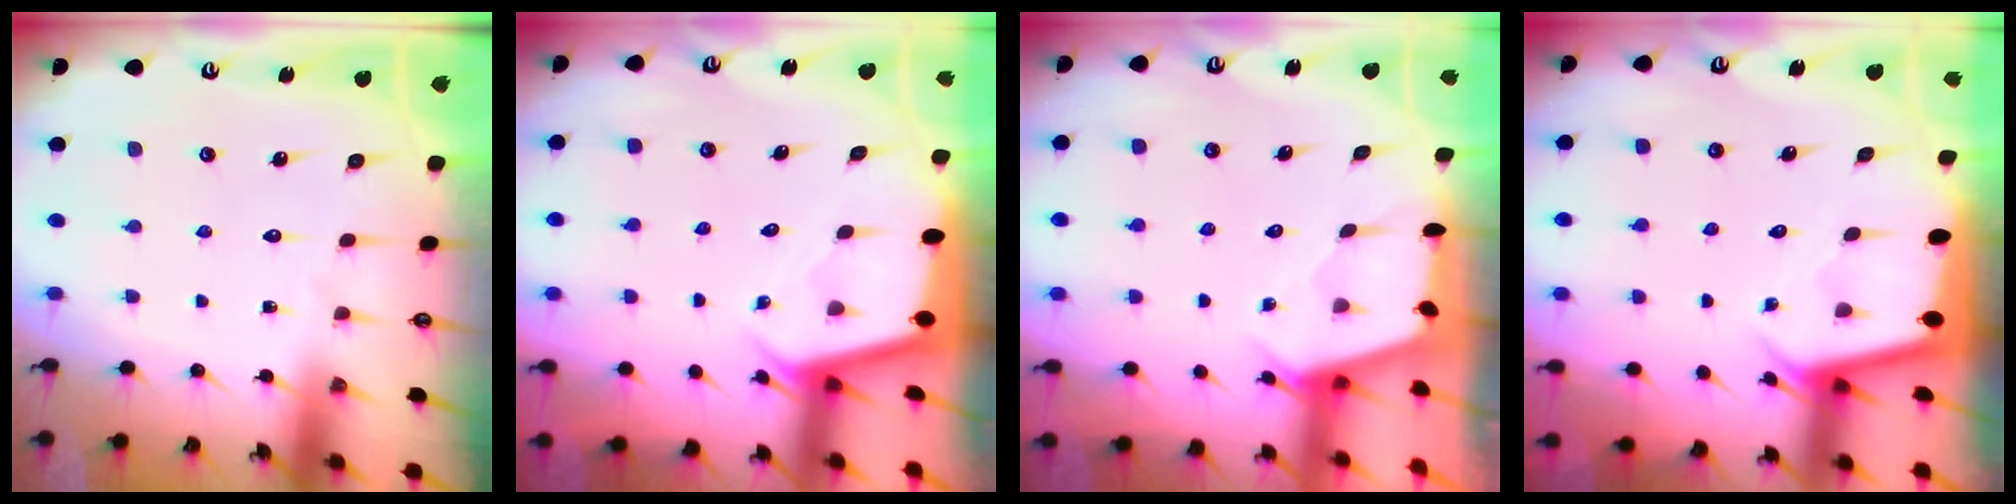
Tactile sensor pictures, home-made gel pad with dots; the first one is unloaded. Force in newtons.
{"total": 2.2, "press": 2.2, "slide": 0.1}
{"total": 2.6, "press": 2.5, "slide": 0.3}
{"total": 2.4, "press": 2.4, "slide": 0.3}